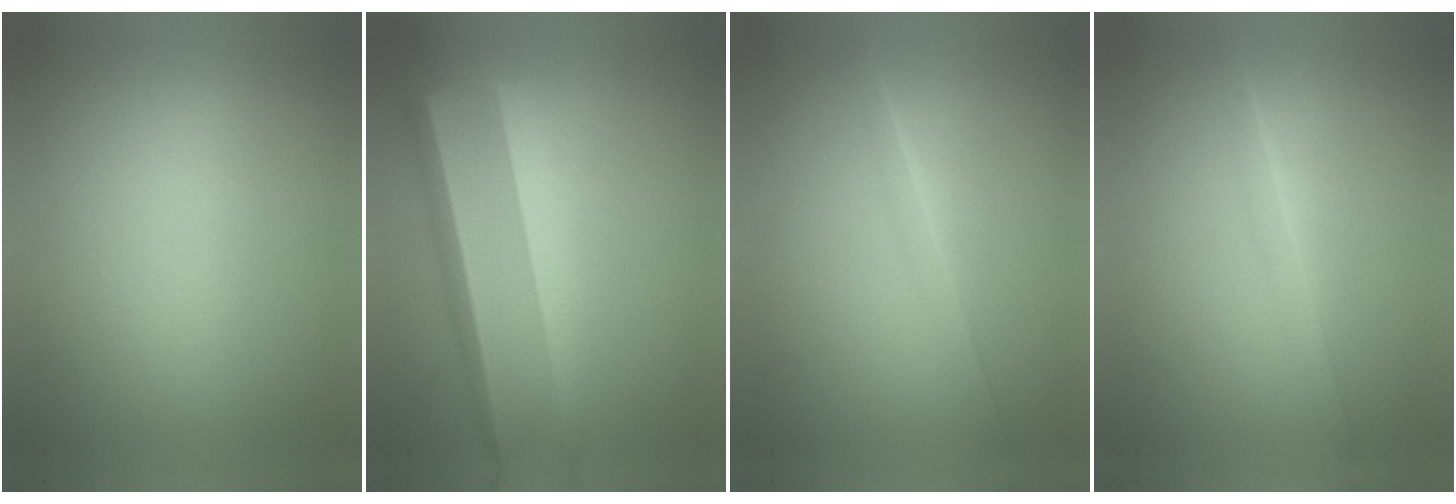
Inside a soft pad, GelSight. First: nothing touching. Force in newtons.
{"total": 6.2}
{"total": 1.3}
{"total": 1.3}